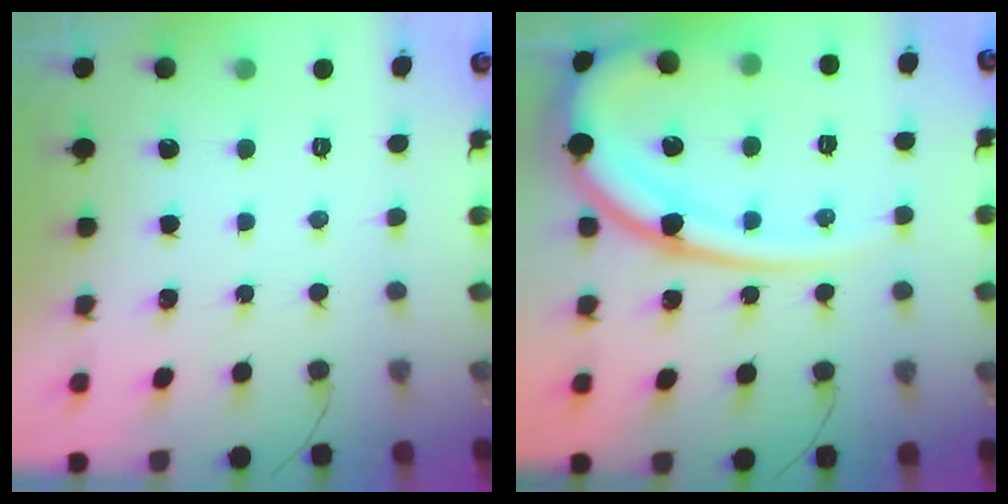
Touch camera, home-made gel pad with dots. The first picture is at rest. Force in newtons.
{"total": 18.9, "press": 18.8, "slide": 2.3}